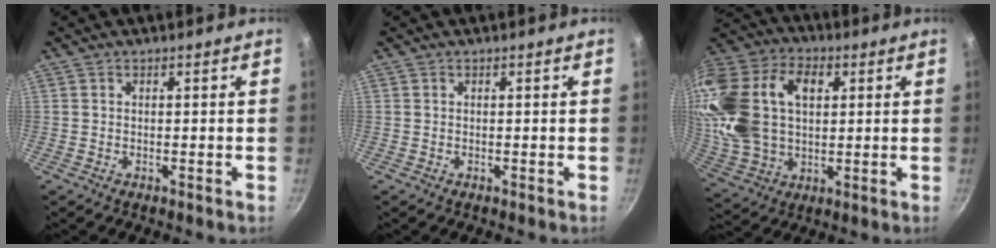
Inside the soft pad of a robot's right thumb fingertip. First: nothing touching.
{"total": 0.0}
{"total": 22.6, "force": [4.2, 15.2, 16.3], "torque": [-0.327, 0.016, 0.079]}